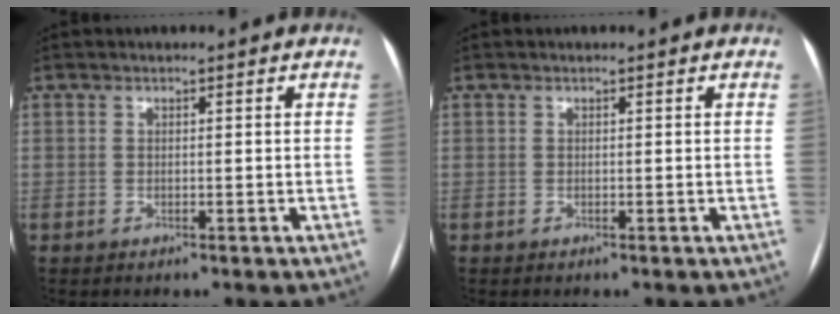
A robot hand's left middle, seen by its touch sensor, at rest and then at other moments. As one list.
[{"total": 0.0}]